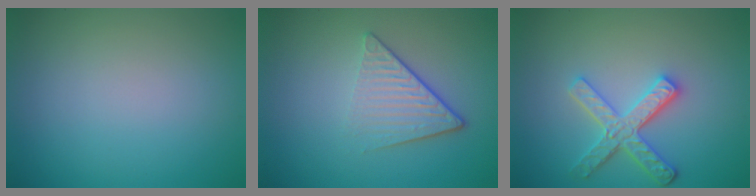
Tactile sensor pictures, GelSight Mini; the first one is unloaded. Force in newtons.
{"total": 4.5, "press": 2.8, "slide": 3.5}
{"total": 3.7, "press": 3.2, "slide": 1.7}